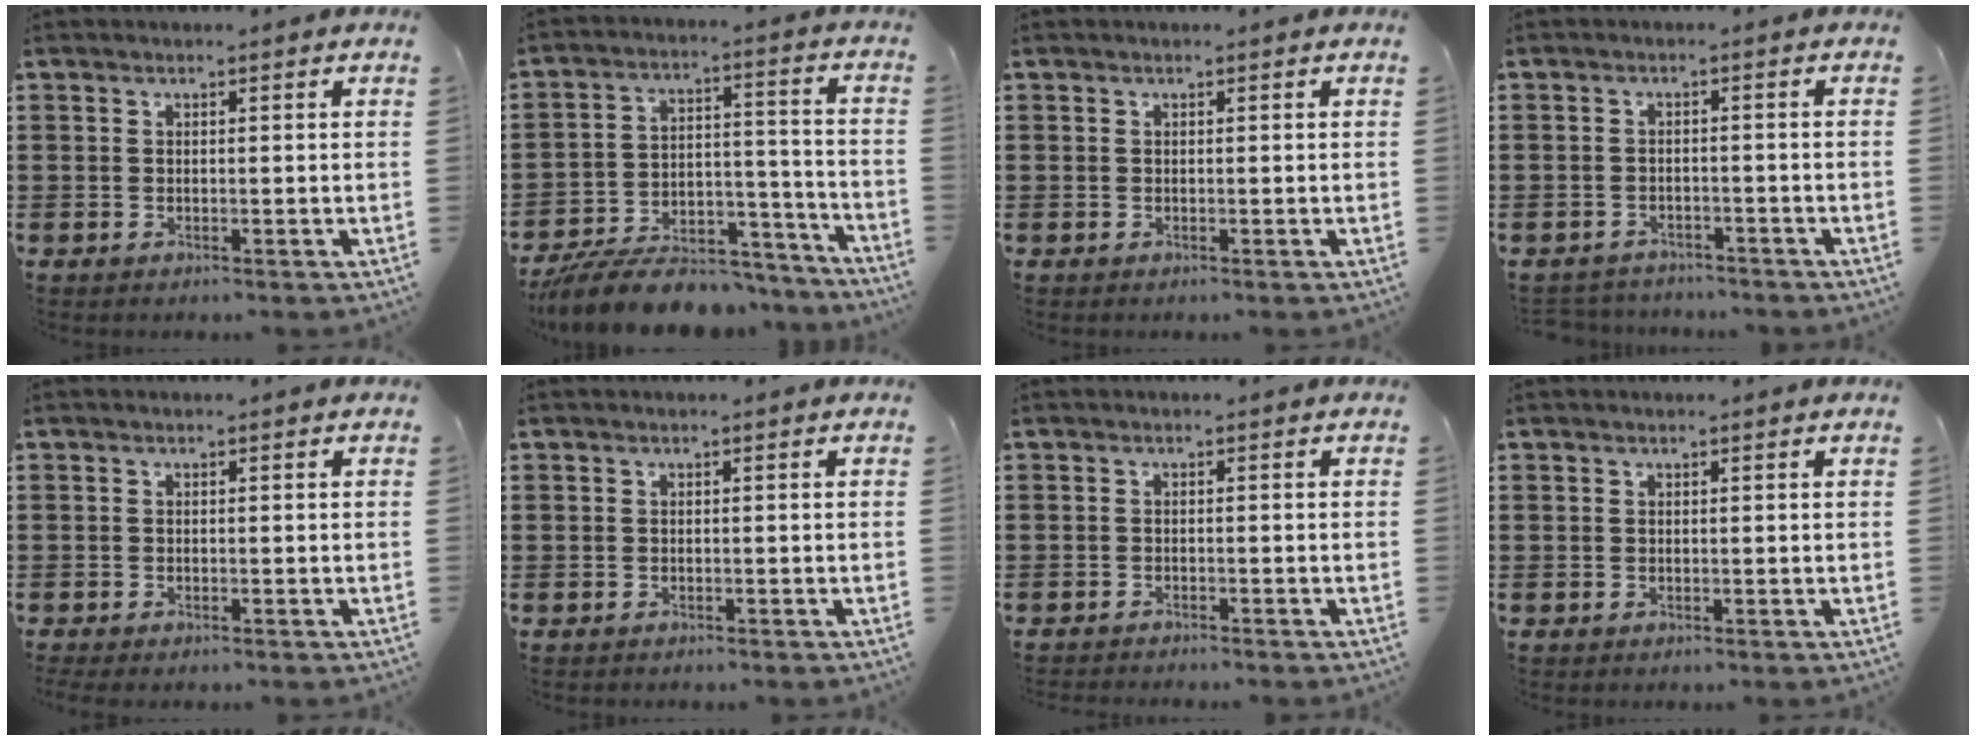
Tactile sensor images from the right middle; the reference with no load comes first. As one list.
[{"total": 10.5, "force": [-9.4, 2.8, 3.8], "torque": [-0.059, 0.040, -0.176]}, {"total": 0.0}, {"total": 2.2, "force": [-2.1, 0.5, -0.2], "torque": [-0.004, 0.001, -0.048]}, {"total": 0.7, "force": [-0.6, 0.2, 0.2], "torque": [-0.006, -0.002, -0.012]}, {"total": 0.7, "force": [-0.5, 0.5, -0.1], "torque": [0.002, 0.005, -0.013]}, {"total": 1.1, "force": [-1.1, 0.0, 0.0], "torque": [-0.003, 0.003, -0.024]}, {"total": 0.0}]